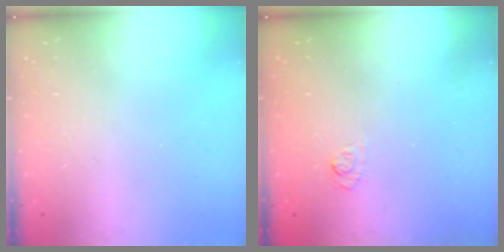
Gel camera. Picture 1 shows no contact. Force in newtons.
{"total": 2.7, "press": 2.3, "slide": 1.5}